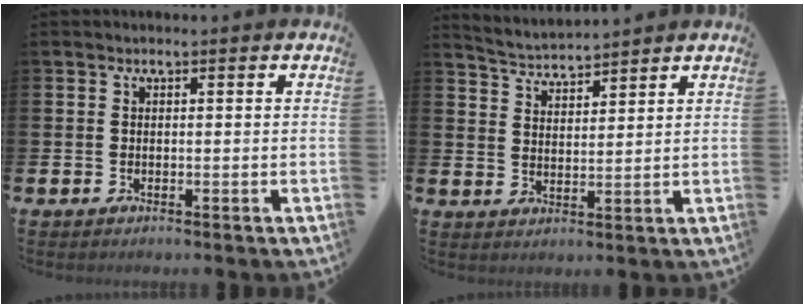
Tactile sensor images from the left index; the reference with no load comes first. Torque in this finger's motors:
{"motor_torque": [-0.50, -0.61, -0.48, -0.02]}